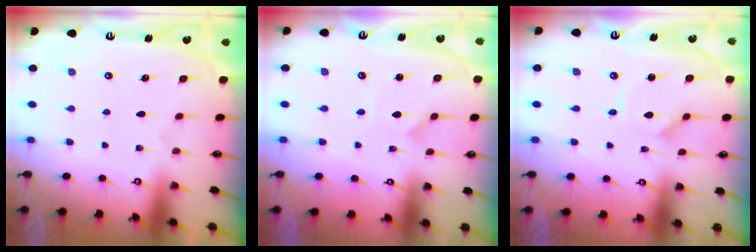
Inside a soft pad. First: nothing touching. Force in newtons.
{"total": 0.0}
{"total": 1.5, "press": 1.5, "slide": 0.0}